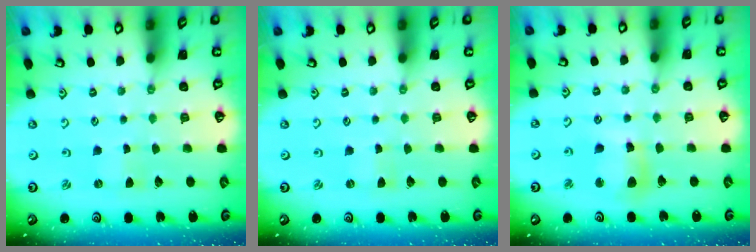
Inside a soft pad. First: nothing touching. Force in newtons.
{"total": 0.0}
{"total": 10.0, "press": 9.9, "slide": 1.2}